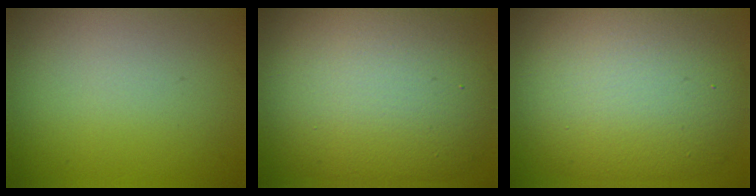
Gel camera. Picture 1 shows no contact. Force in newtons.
{"total": 13.0, "press": 13.0, "slide": 0.9}
{"total": 11.9, "press": 11.9, "slide": 0.7}